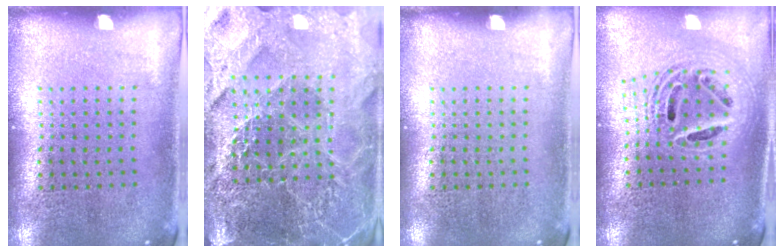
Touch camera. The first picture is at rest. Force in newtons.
{"total": 5.2, "press": 4.7, "slide": 2.3}
{"total": 0.0}
{"total": 2.1, "press": 1.7, "slide": 1.2}